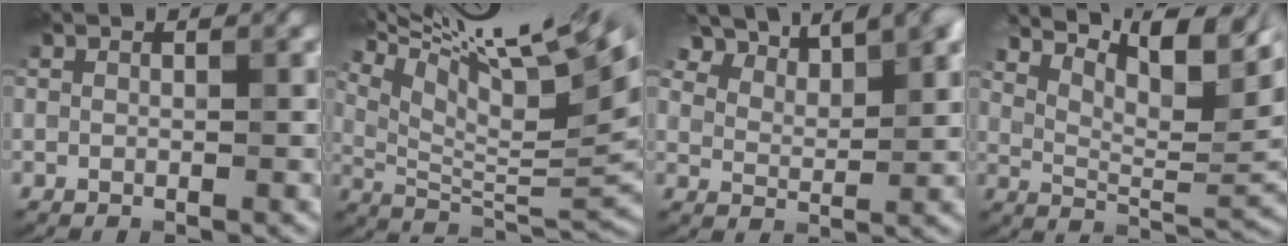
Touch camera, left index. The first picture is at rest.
{"total": 15.1, "force": [9.3, 3.2, 11.5], "torque": [-0.207, 0.028, 0.169]}
{"total": 10.3, "force": [8.2, 3.7, 5.1], "torque": [-0.090, 0.024, 0.117]}
{"total": 12.3, "force": [7.5, 4.1, 8.9], "torque": [-0.138, 0.022, 0.123]}